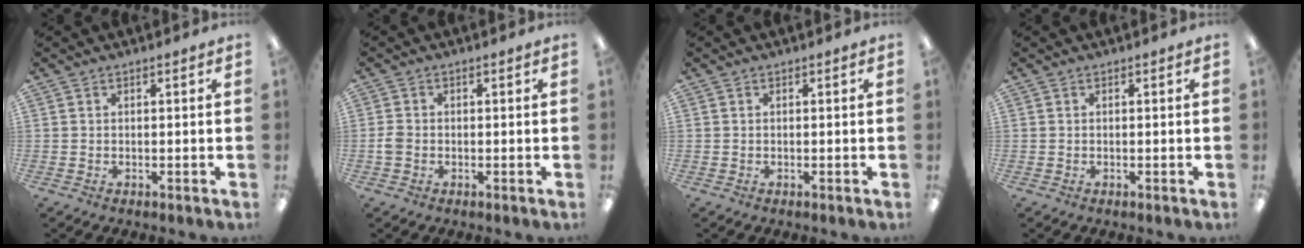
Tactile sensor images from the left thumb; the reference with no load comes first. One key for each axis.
{"total": 2.1, "fx": -0.6, "fy": 1.6, "fz": 1.2, "tx": -0.020, "ty": 0.003, "tz": -0.011}
{"total": 0.0}
{"total": 0.0}